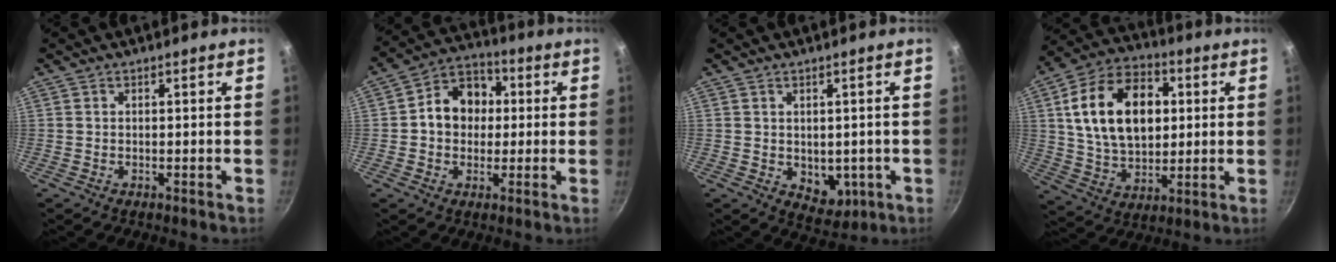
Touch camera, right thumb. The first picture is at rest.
{"total": 10.8, "force": [0.8, 8.8, 6.1], "torque": [-0.056, 0.021, -0.005]}
{"total": 6.0, "force": [-0.7, 4.4, 4.0], "torque": [-0.027, -0.010, 0.002]}
{"total": 20.2, "force": [4.0, 13.3, 14.7], "torque": [-0.226, 0.004, 0.065]}